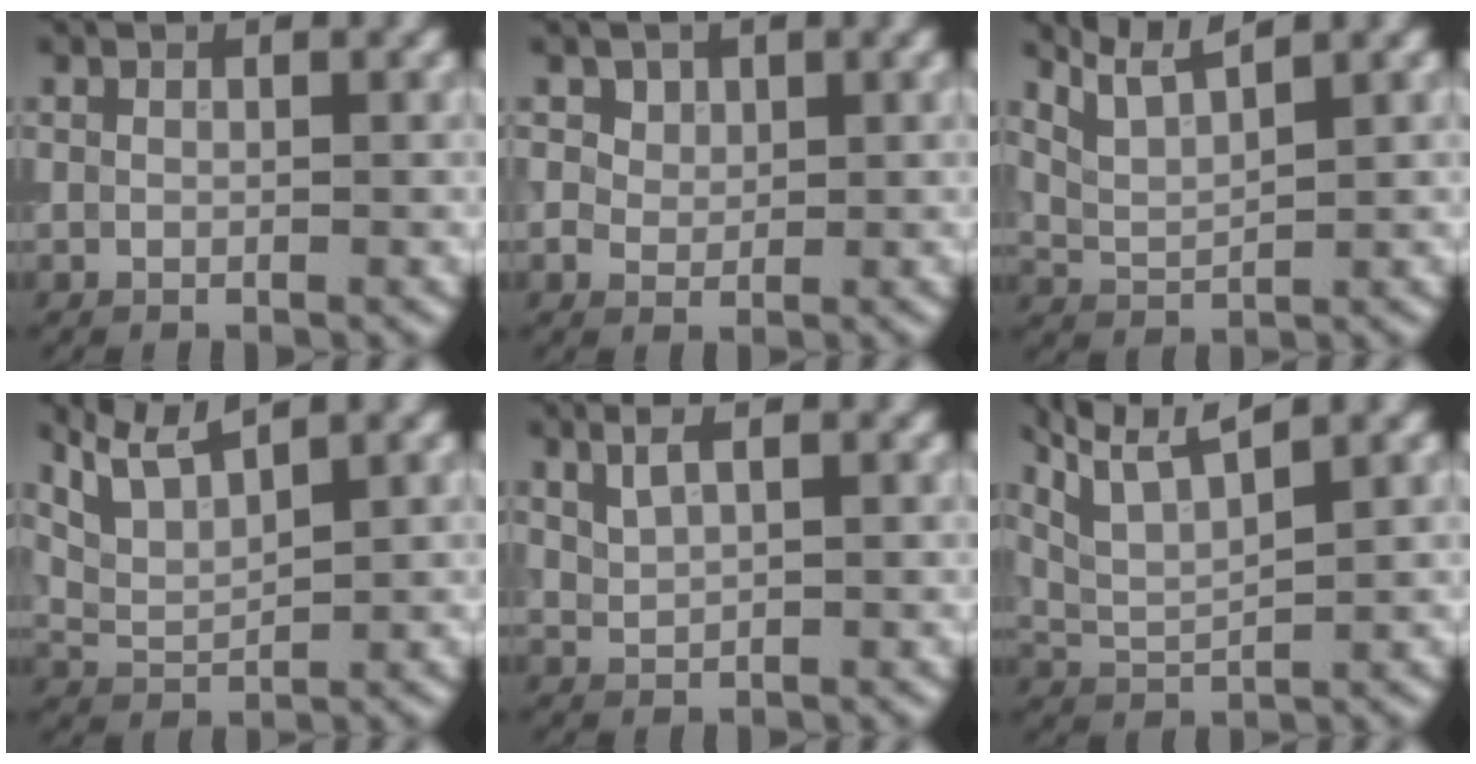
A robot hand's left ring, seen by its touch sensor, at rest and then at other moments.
{"total": 3.2, "force": [2.0, 2.2, 1.3], "torque": [-0.037, 0.001, 0.033]}
{"total": 4.0, "force": [3.3, 0.8, 2.1], "torque": [-0.046, 0.009, 0.064]}
{"total": 4.5, "force": [3.7, 1.0, 2.5], "torque": [-0.060, 0.010, 0.073]}
{"total": 1.9, "force": [1.3, 0.6, 1.3], "torque": [-0.030, 0.001, 0.029]}
{"total": 7.0, "force": [5.1, 1.8, 4.5], "torque": [-0.085, 0.029, 0.065]}